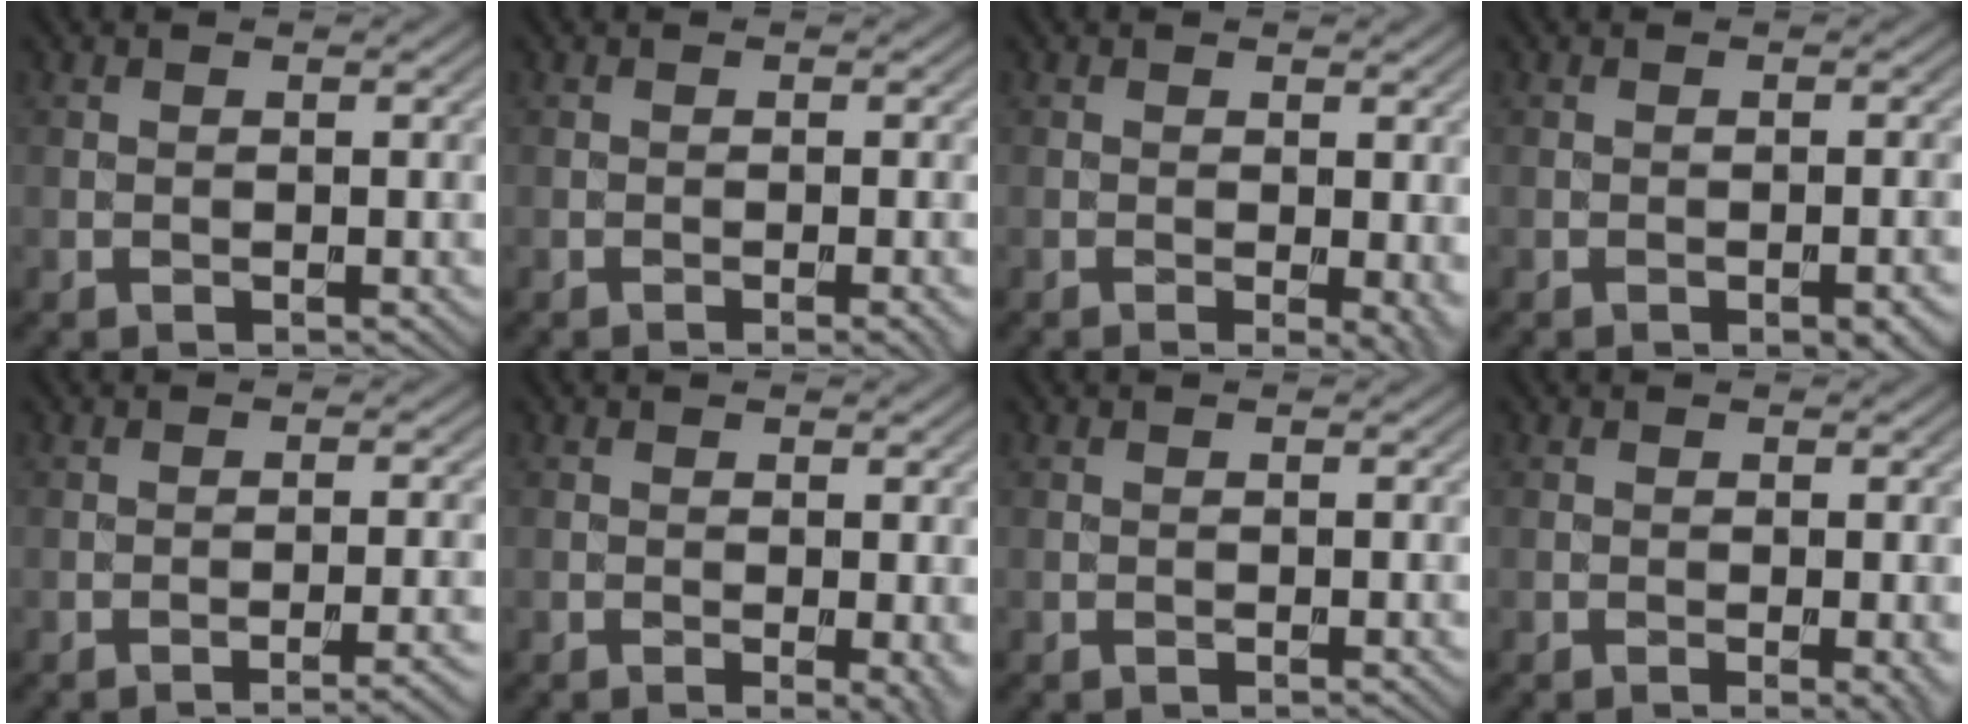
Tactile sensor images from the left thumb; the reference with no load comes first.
{"total": 1.8, "force": [-0.7, 0.2, 1.6], "torque": [-0.018, 0.003, -0.013]}
{"total": 3.0, "force": [-0.5, 0.7, 2.9], "torque": [-0.037, -0.006, -0.008]}
{"total": 3.2, "force": [-1.8, 0.9, 2.5], "torque": [-0.033, 0.001, -0.021]}
{"total": 3.7, "force": [-2.1, 0.6, 2.9], "torque": [-0.039, 0.012, -0.037]}
{"total": 2.4, "force": [-0.4, 0.4, 2.3], "torque": [-0.030, -0.007, -0.007]}
{"total": 0.0}
{"total": 1.9, "force": [-0.5, 0.2, 1.8], "torque": [-0.025, -0.002, -0.008]}